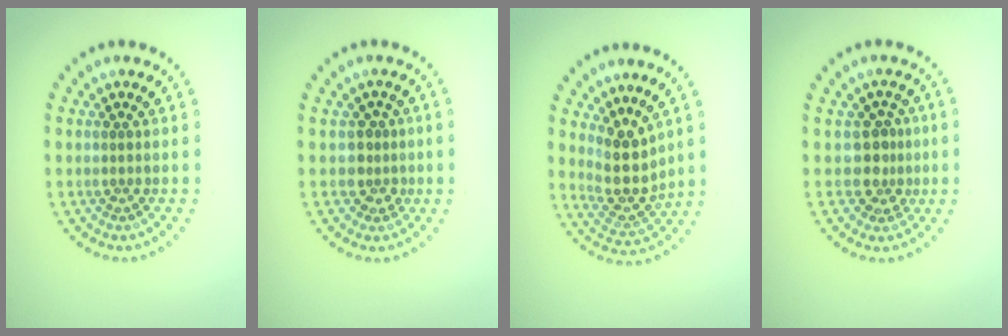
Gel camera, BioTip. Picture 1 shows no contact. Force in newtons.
{"total": 1.9, "press": 1.4, "slide": 1.3}
{"total": 3.8, "press": 3.0, "slide": 2.3}
{"total": 2.5, "press": 1.9, "slide": 1.6}